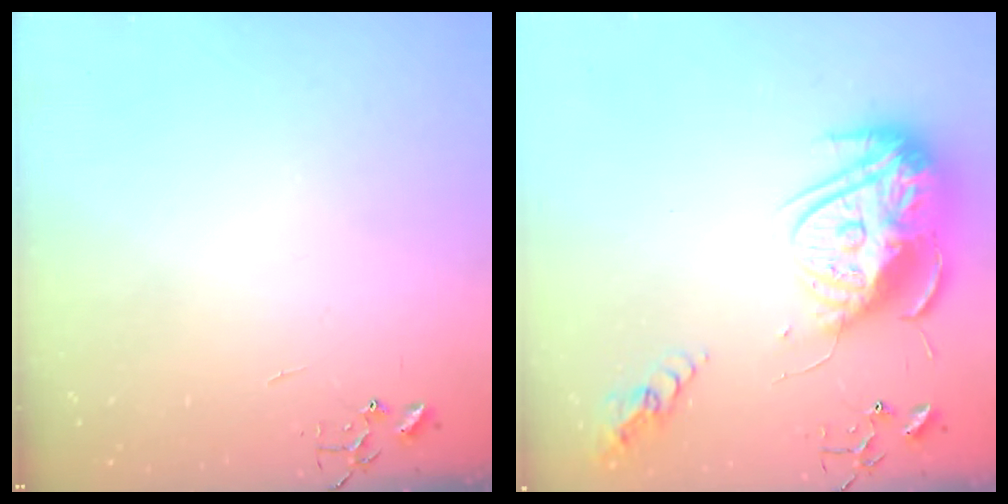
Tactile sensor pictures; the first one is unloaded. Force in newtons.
{"total": 21.7, "press": 21.6, "slide": 2.0}